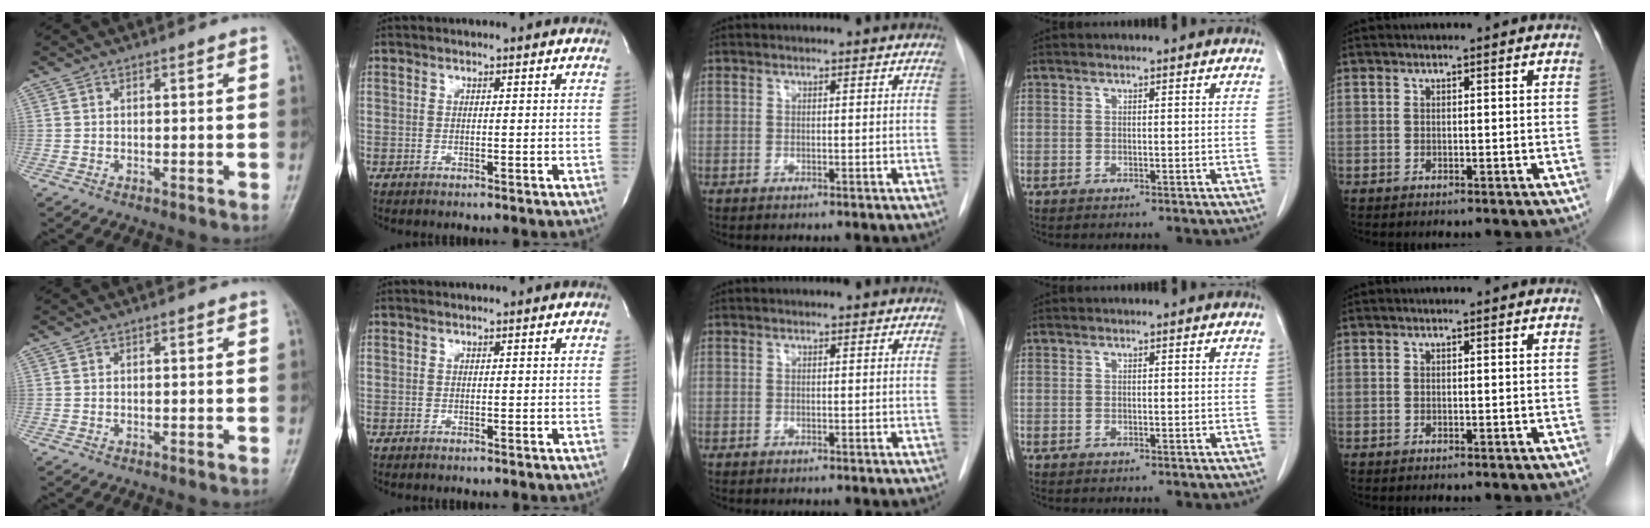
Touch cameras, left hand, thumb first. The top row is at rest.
{}